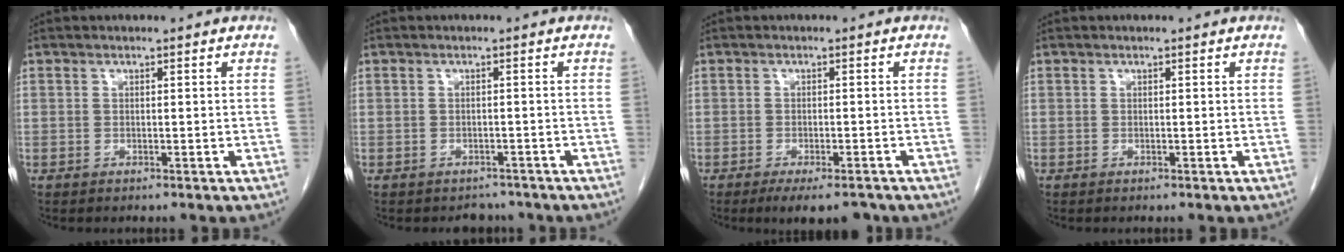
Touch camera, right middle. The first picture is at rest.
{"total": 2.3, "force": [-2.0, 1.1, -0.2], "torque": [-0.004, -0.001, -0.028]}
{"total": 6.2, "force": [-4.8, 1.7, 3.5], "torque": [-0.044, -0.008, -0.071]}
{"total": 0.0}